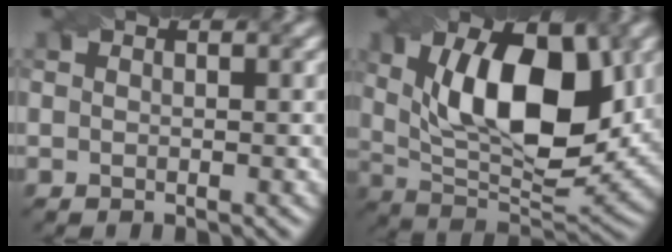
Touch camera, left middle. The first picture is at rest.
{"total": 12.2, "force": [2.5, 5.8, 10.5], "torque": [-0.160, 0.006, 0.045]}